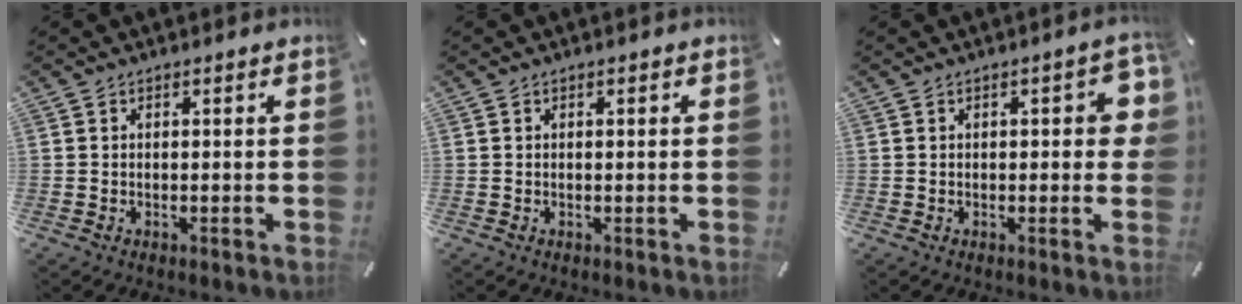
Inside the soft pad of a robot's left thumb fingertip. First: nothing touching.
{"total": 0.0}
{"total": 5.2, "force": [0.5, 2.3, 4.6], "torque": [-0.053, 0.000, 0.002]}